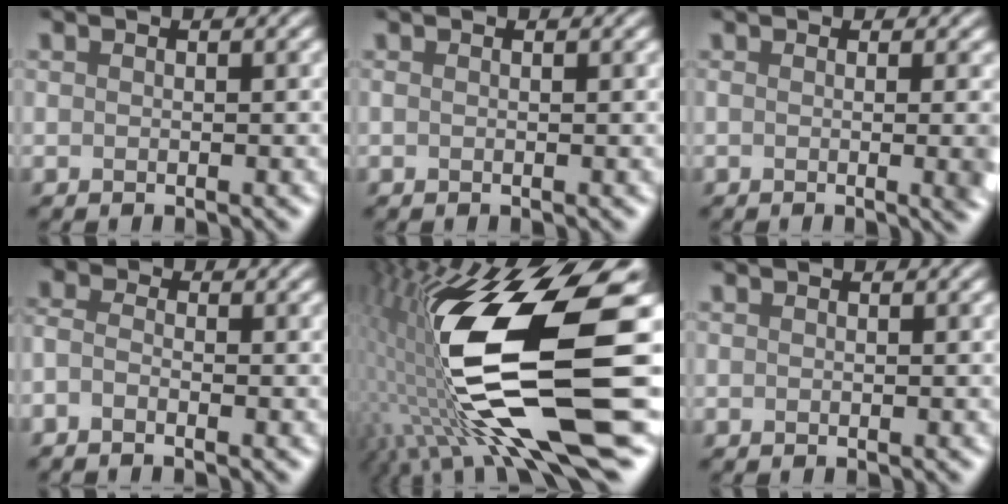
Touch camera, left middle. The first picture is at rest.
{"total": 0.8, "force": [0.3, 0.4, 0.6], "torque": [-0.002, 0.007, -0.006]}
{"total": 5.8, "force": [-0.2, 2.6, 5.2], "torque": [-0.021, 0.024, -0.011]}
{"total": 2.0, "force": [-2.0, -0.2, -0.1], "torque": [-0.025, -0.001, -0.016]}
{"total": 15.5, "force": [-0.1, 5.3, 14.6], "torque": [-0.303, -0.025, 0.024]}
{"total": 0.0}